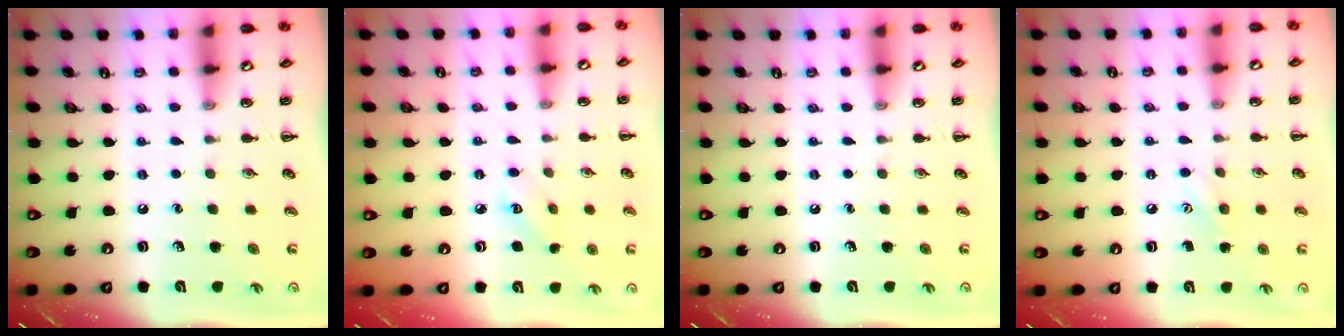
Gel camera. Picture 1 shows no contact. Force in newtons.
{"total": 3.3, "press": 3.2, "slide": 0.9}
{"total": 0.0}
{"total": 6.5, "press": 6.3, "slide": 1.7}